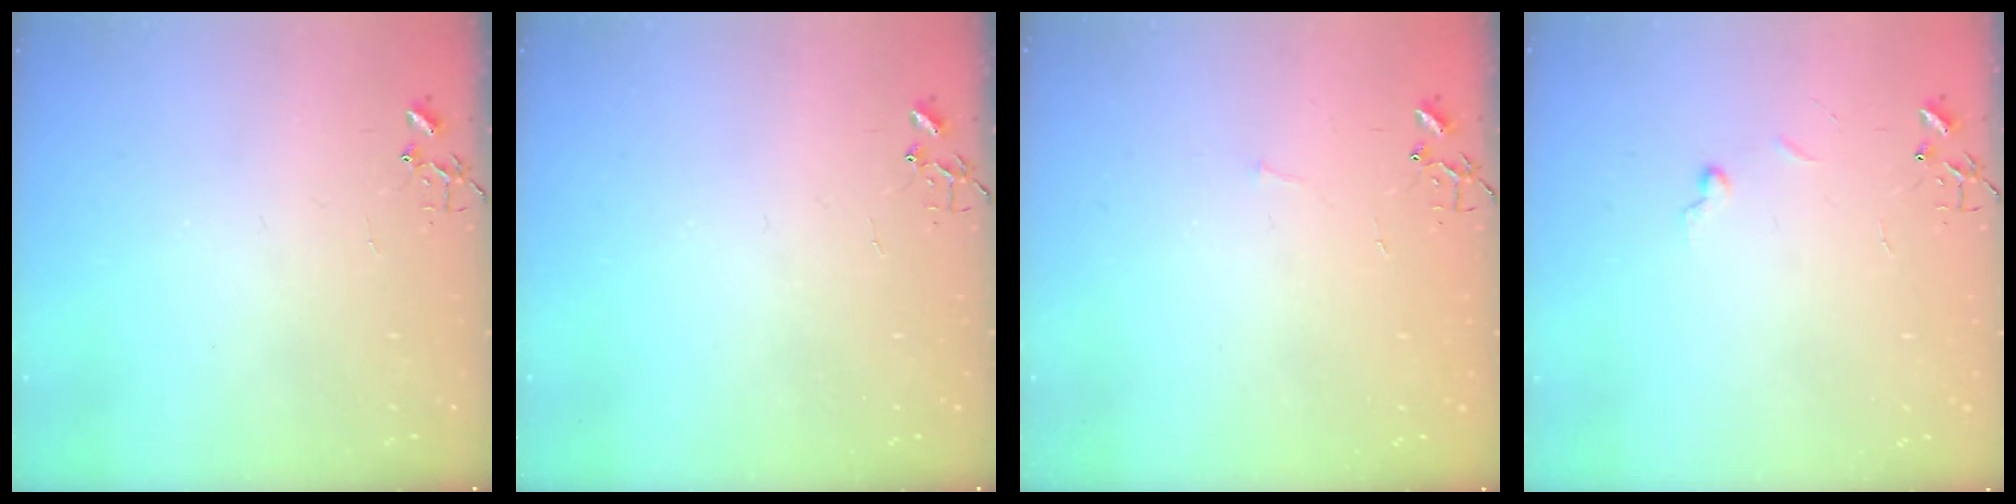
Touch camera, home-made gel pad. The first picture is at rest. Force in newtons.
{"total": 0.0}
{"total": 2.8, "press": 2.8, "slide": 0.3}
{"total": 5.0, "press": 5.0, "slide": 0.7}